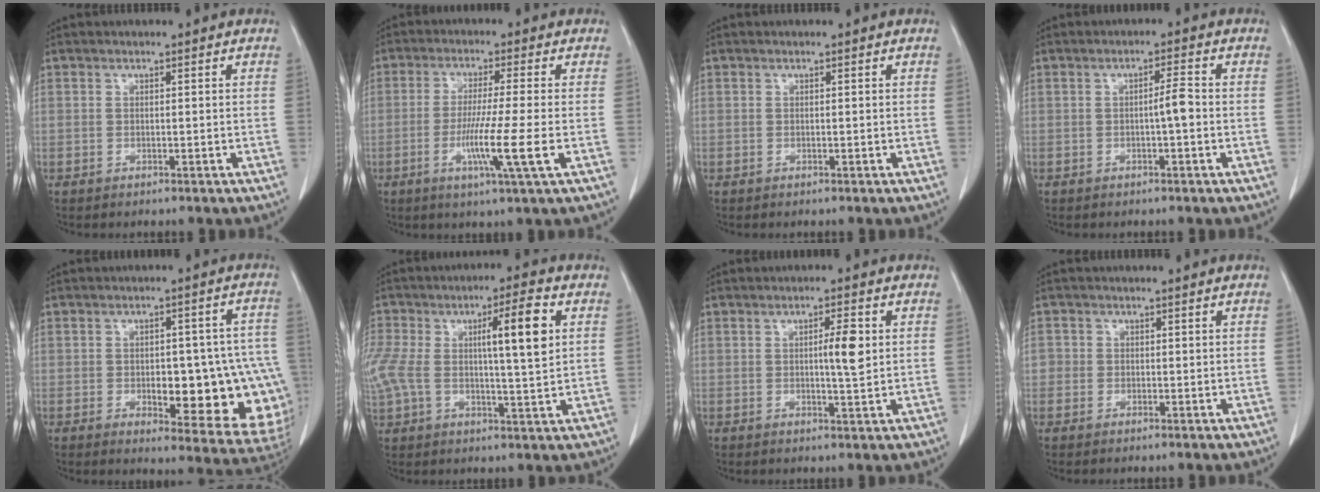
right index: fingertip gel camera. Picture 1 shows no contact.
{"total": 8.6, "force": [-2.4, -1.3, 8.2], "torque": [-0.150, -0.026, -0.047]}
{"total": 0.0}
{"total": 2.6, "force": [-0.5, 0.1, 2.6], "torque": [-0.040, 0.003, -0.010]}
{"total": 18.0, "force": [-3.4, 6.3, 16.5], "torque": [-0.118, 0.023, -0.017]}
{"total": 14.1, "force": [2.7, 3.7, 13.3], "torque": [-0.269, 0.028, 0.050]}
{"total": 4.2, "force": [0.7, 0.4, 4.1], "torque": [-0.063, -0.001, 0.009]}
{"total": 1.8, "force": [-0.1, 1.8, 0.4], "torque": [0.006, 0.005, -0.005]}